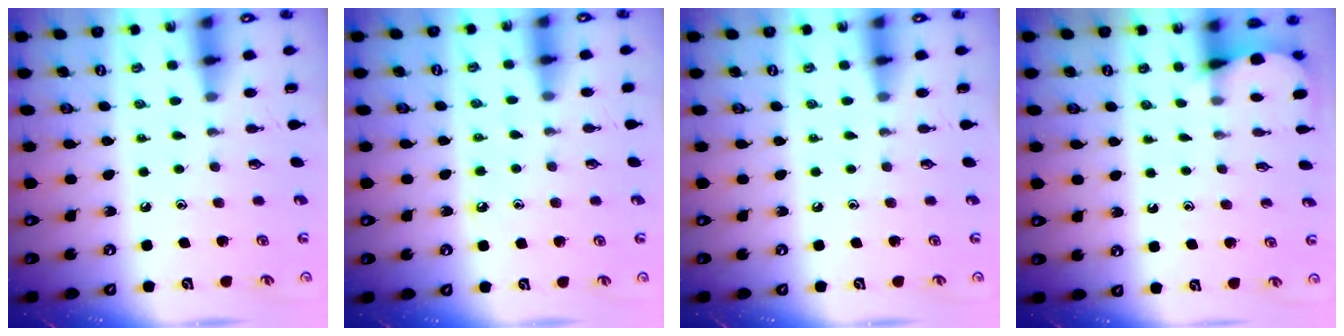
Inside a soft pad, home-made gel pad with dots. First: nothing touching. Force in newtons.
{"total": 3.9, "press": 3.9, "slide": 0.5}
{"total": 0.0}
{"total": 2.1, "press": 2.1, "slide": 0.1}